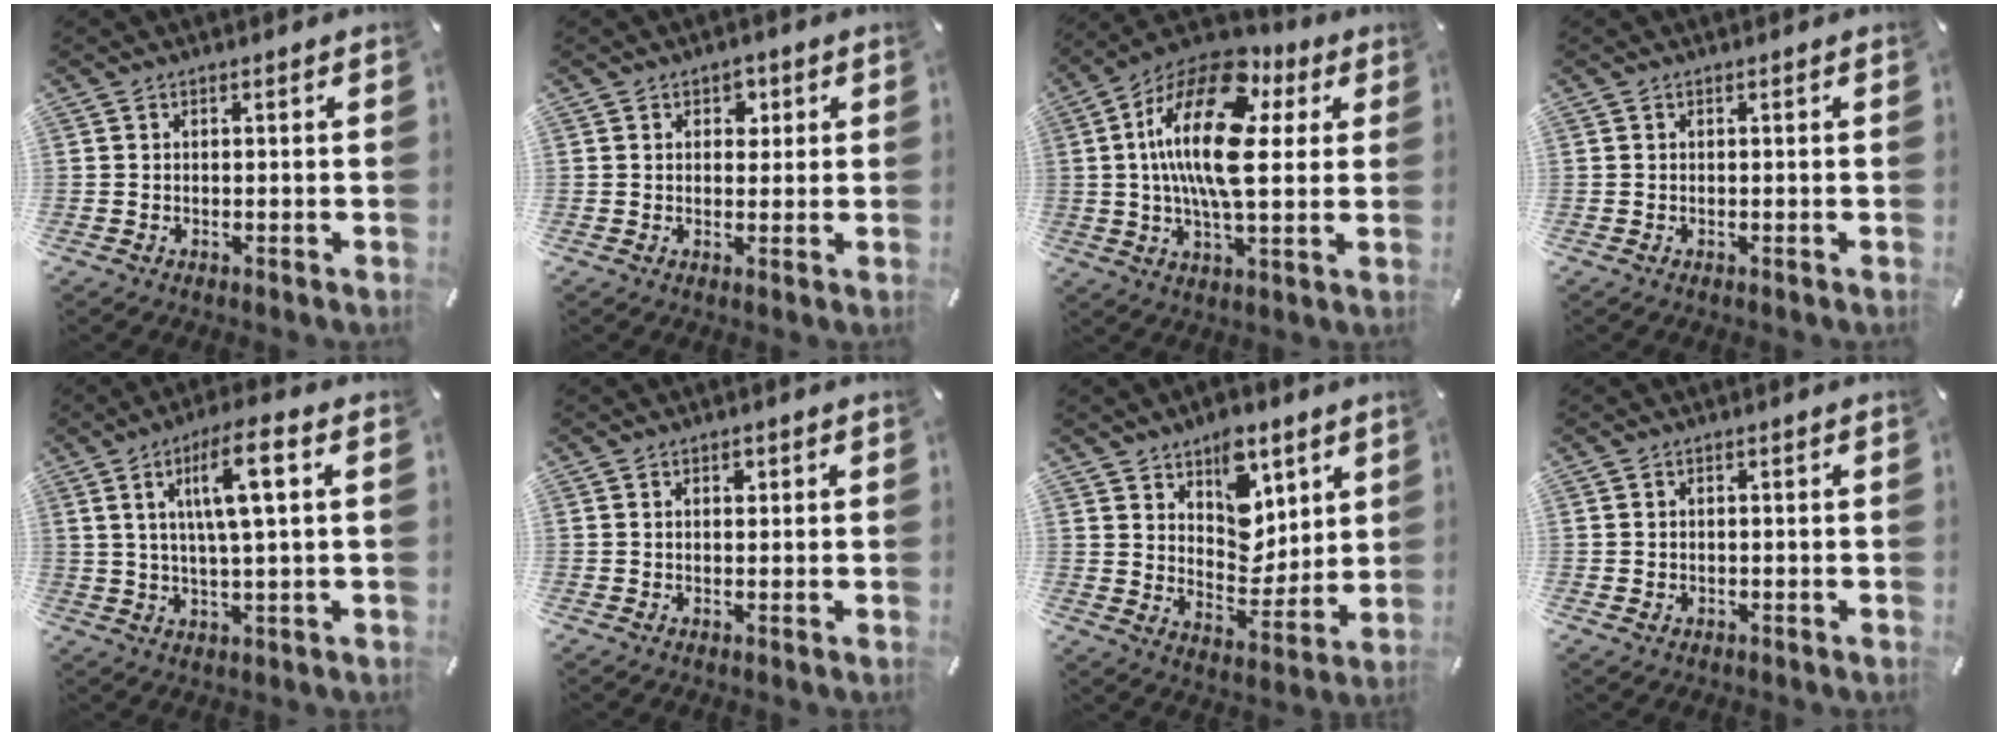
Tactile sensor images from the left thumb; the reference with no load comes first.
{"total": 3.1, "force": [1.3, 2.4, 1.4], "torque": [-0.001, -0.005, 0.014]}
{"total": 22.4, "force": [4.6, 10.6, 19.2], "torque": [-0.377, -0.018, 0.067]}
{"total": 0.0}
{"total": 11.1, "force": [3.4, 2.0, 10.4], "torque": [-0.192, 0.005, 0.055]}
{"total": 1.4, "force": [0.5, 0.9, 0.9], "torque": [-0.012, 0.000, 0.007]}
{"total": 12.0, "force": [7.0, 8.4, 5.0], "torque": [-0.054, -0.059, 0.127]}
{"total": 0.9, "force": [0.0, 0.8, 0.5], "torque": [-0.011, 0.005, -0.001]}